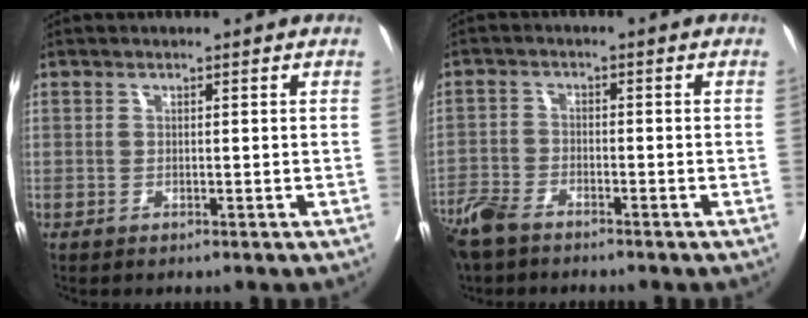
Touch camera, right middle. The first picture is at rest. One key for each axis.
{"total": 6.0, "fx": -5.0, "fy": 1.8, "fz": 2.8, "tx": -0.057, "ty": -0.012, "tz": -0.098}